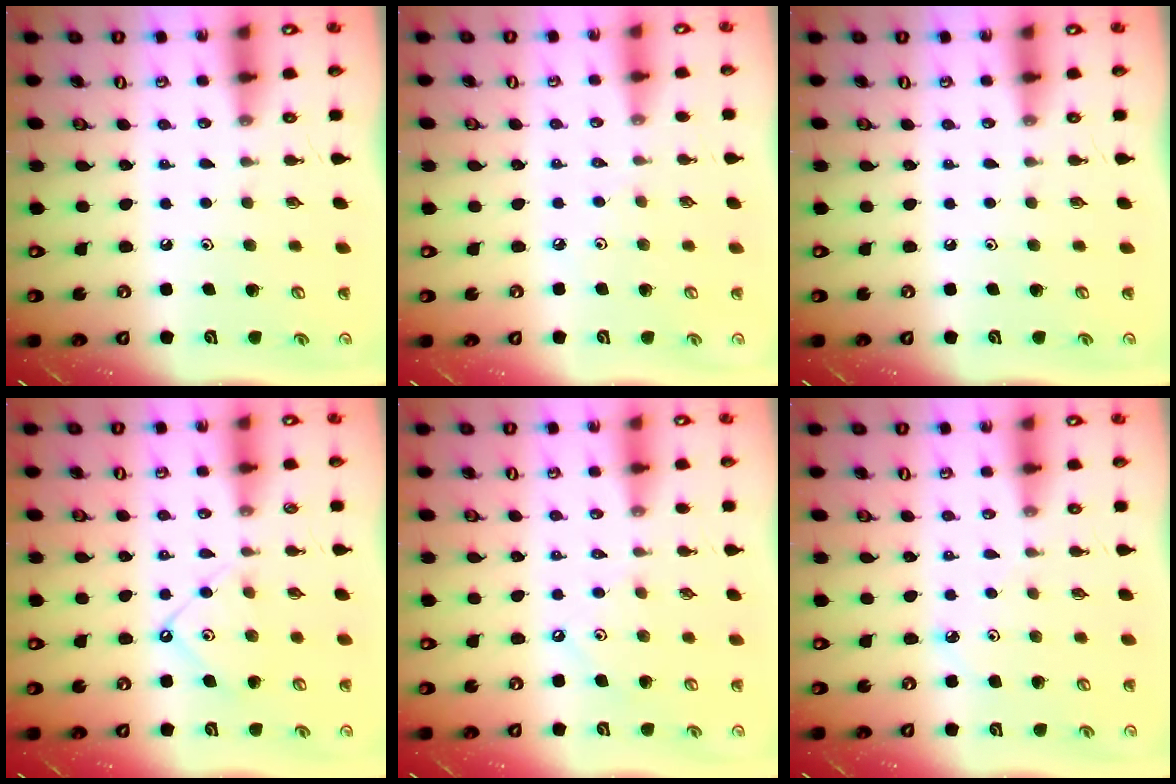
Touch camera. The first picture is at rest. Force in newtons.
{"total": 2.2, "press": 2.1, "slide": 0.6}
{"total": 0.0}
{"total": 7.7, "press": 7.7, "slide": 0.8}
{"total": 4.0, "press": 4.0, "slide": 0.6}
{"total": 2.3, "press": 2.3, "slide": 0.2}